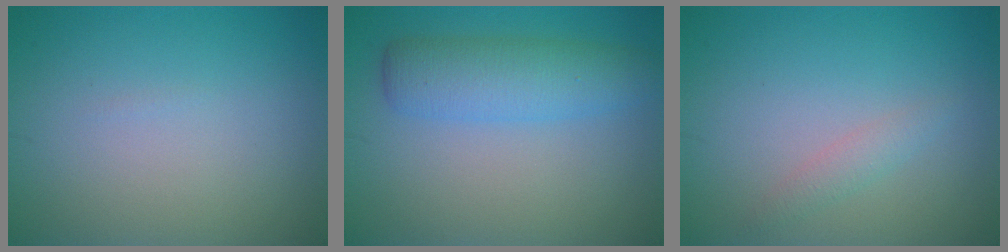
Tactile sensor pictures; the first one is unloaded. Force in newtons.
{"total": 4.6, "press": 4.6, "slide": 0.1}
{"total": 1.2, "press": 1.2, "slide": 0.0}